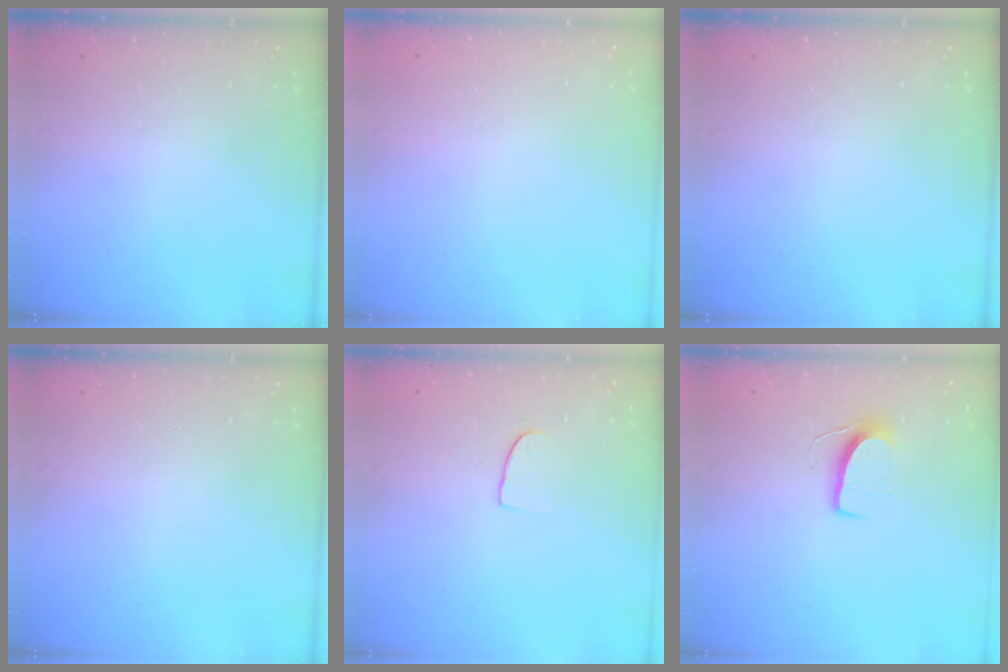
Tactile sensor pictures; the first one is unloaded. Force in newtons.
{"total": 0.0}
{"total": 0.0}
{"total": 0.0}
{"total": 4.8, "press": 4.8, "slide": 0.4}
{"total": 6.7, "press": 6.7, "slide": 0.5}